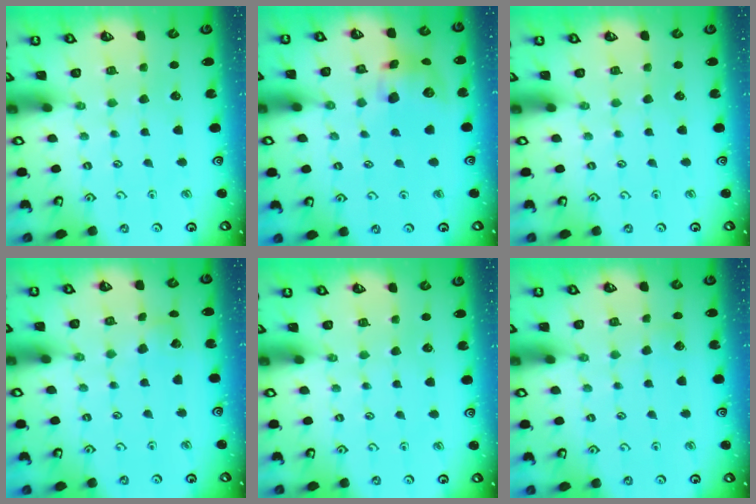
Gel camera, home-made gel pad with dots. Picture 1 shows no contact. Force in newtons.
{"total": 11.6, "press": 11.4, "slide": 2.0}
{"total": 0.0}
{"total": 2.9, "press": 2.9, "slide": 0.3}
{"total": 0.0}
{"total": 2.9, "press": 2.9, "slide": 0.4}